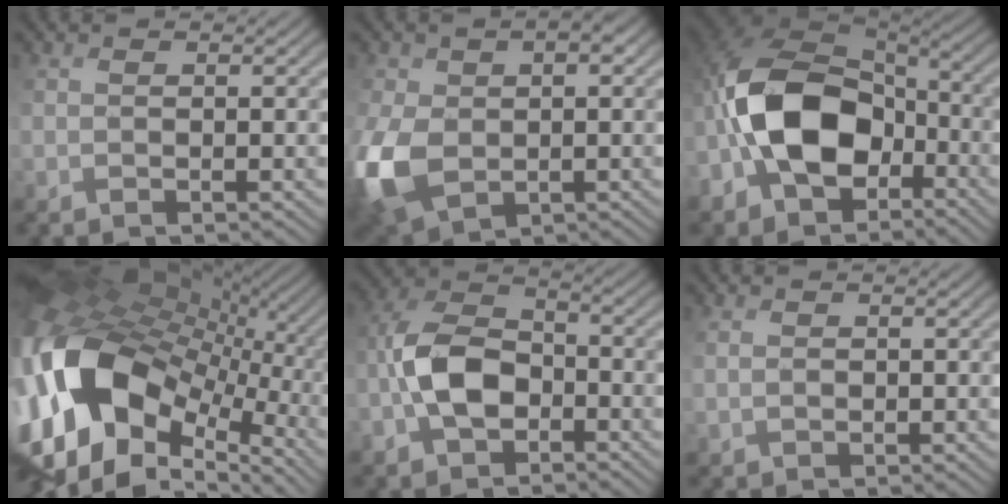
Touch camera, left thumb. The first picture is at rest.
{"total": 12.1, "force": [-0.1, 8.5, 8.6], "torque": [-0.222, -0.011, 0.000]}
{"total": 14.0, "force": [-3.4, 9.0, 10.2], "torque": [-0.221, 0.001, -0.076]}
{"total": 18.6, "force": [-0.8, 13.6, 12.7], "torque": [-0.298, -0.013, 0.006]}
{"total": 7.0, "force": [-2.1, 4.6, 4.8], "torque": [-0.100, 0.018, -0.050]}
{"total": 1.1, "force": [0.8, 0.5, -0.6], "torque": [0.016, 0.003, 0.018]}